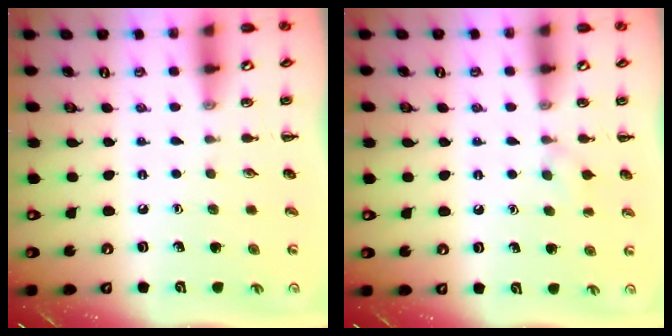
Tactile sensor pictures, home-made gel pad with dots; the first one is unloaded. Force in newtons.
{"total": 5.1, "press": 4.7, "slide": 1.9}